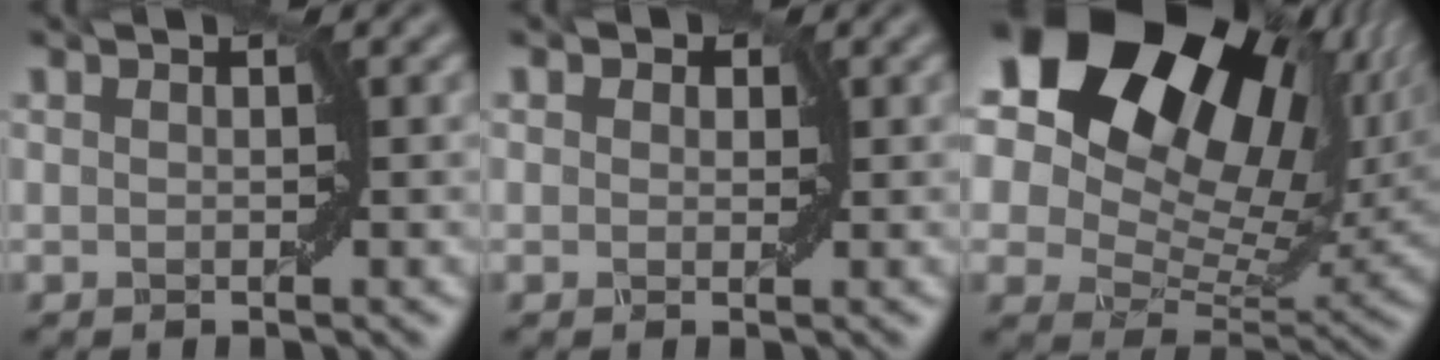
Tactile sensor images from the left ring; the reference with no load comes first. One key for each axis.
{"total": 1.5, "fx": 0.7, "fy": 1.1, "fz": 0.6, "tx": -0.008, "ty": 0.002, "tz": 0.001}
{"total": 21.2, "fx": 10.1, "fy": 13.1, "fz": 13.2, "tx": -0.227, "ty": 0.065, "tz": 0.161}